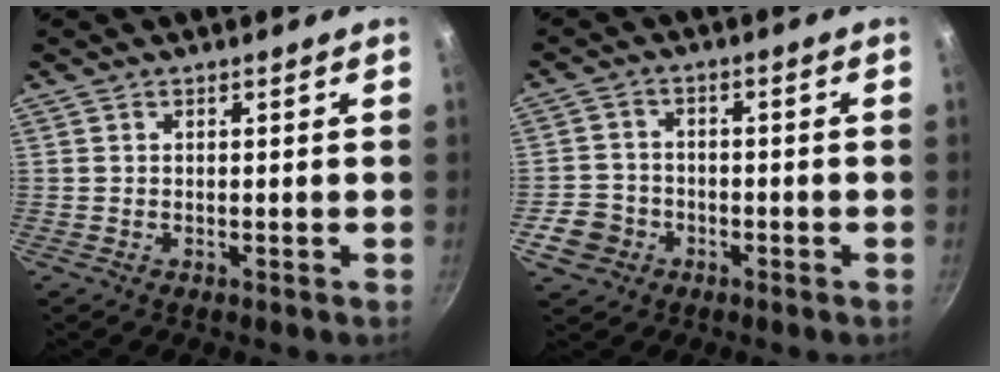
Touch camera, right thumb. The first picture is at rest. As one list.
[{"total": 6.0, "force": [-2.7, 5.1, 1.7], "torque": [-0.016, 0.027, -0.048]}]